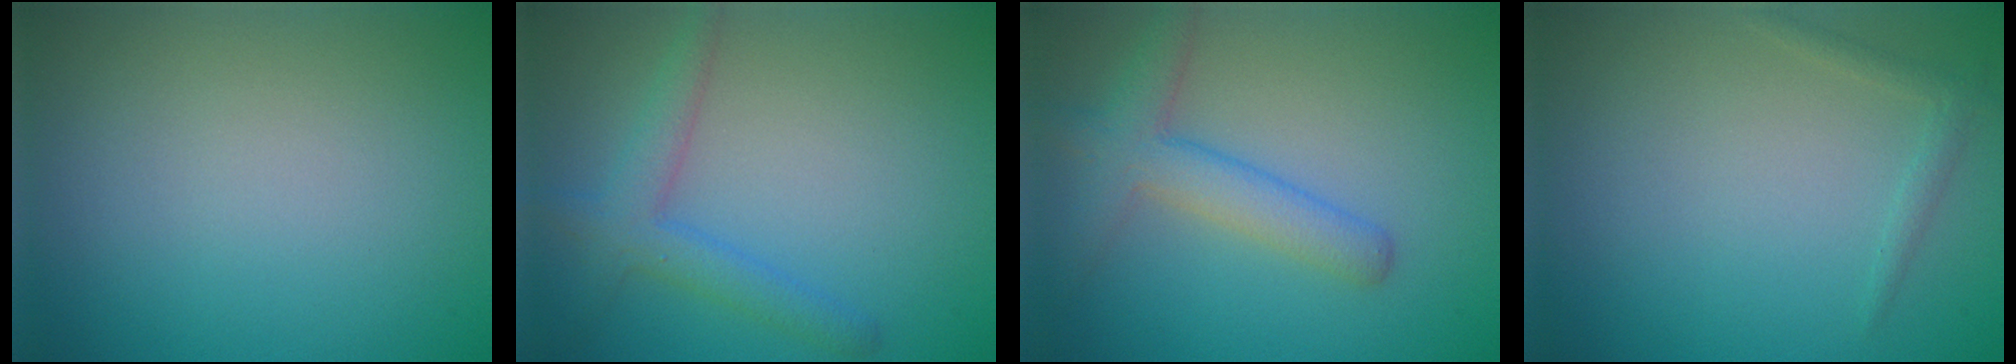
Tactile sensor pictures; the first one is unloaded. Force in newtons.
{"total": 3.1, "press": 3.1, "slide": 0.2}
{"total": 3.8, "press": 3.8, "slide": 0.2}
{"total": 1.1, "press": 1.1, "slide": 0.0}